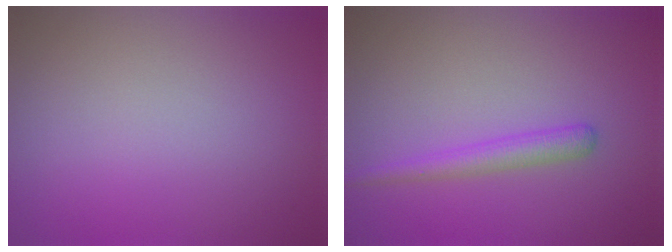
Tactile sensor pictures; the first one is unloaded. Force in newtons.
{"total": 2.0, "press": 2.0, "slide": 0.1}